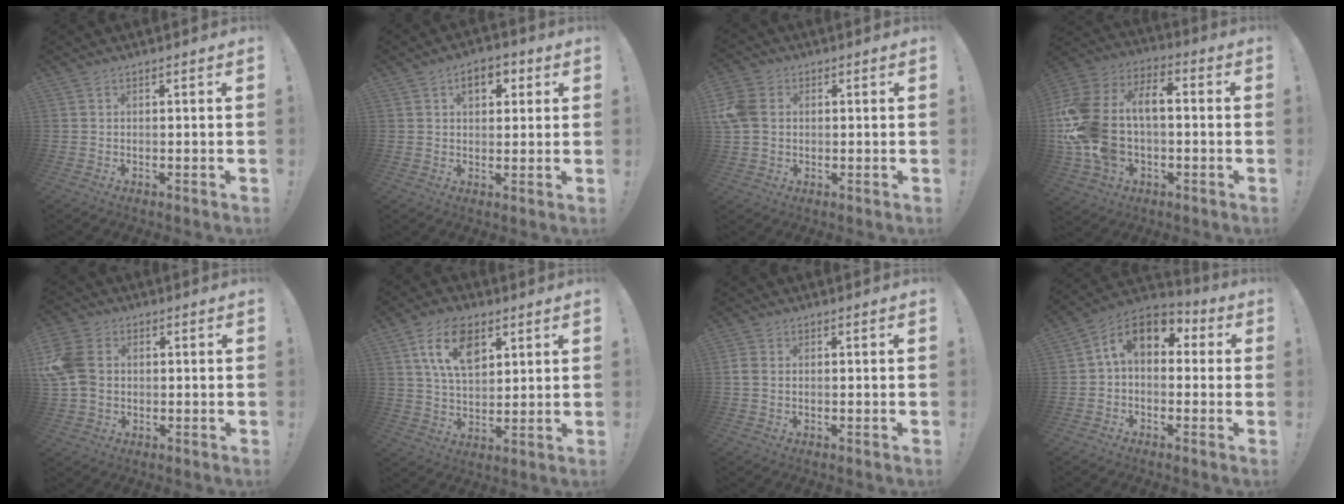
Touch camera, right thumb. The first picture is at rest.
{"total": 6.7, "force": [2.5, 4.4, 4.4], "torque": [-0.055, 0.002, 0.039]}
{"total": 9.9, "force": [1.0, 7.7, 6.2], "torque": [-0.124, 0.009, 0.023]}
{"total": 20.6, "force": [0.6, 13.9, 15.1], "torque": [-0.311, 0.009, 0.020]}
{"total": 12.4, "force": [0.8, 9.4, 8.0], "torque": [-0.166, 0.008, 0.018]}
{"total": 13.8, "force": [6.2, 8.3, 9.2], "torque": [-0.156, -0.003, 0.118]}
{"total": 2.3, "force": [0.3, 1.7, 1.5], "torque": [-0.034, 0.008, 0.008]}
{"total": 11.7, "force": [3.2, 7.5, 8.3], "torque": [-0.132, 0.007, 0.063]}